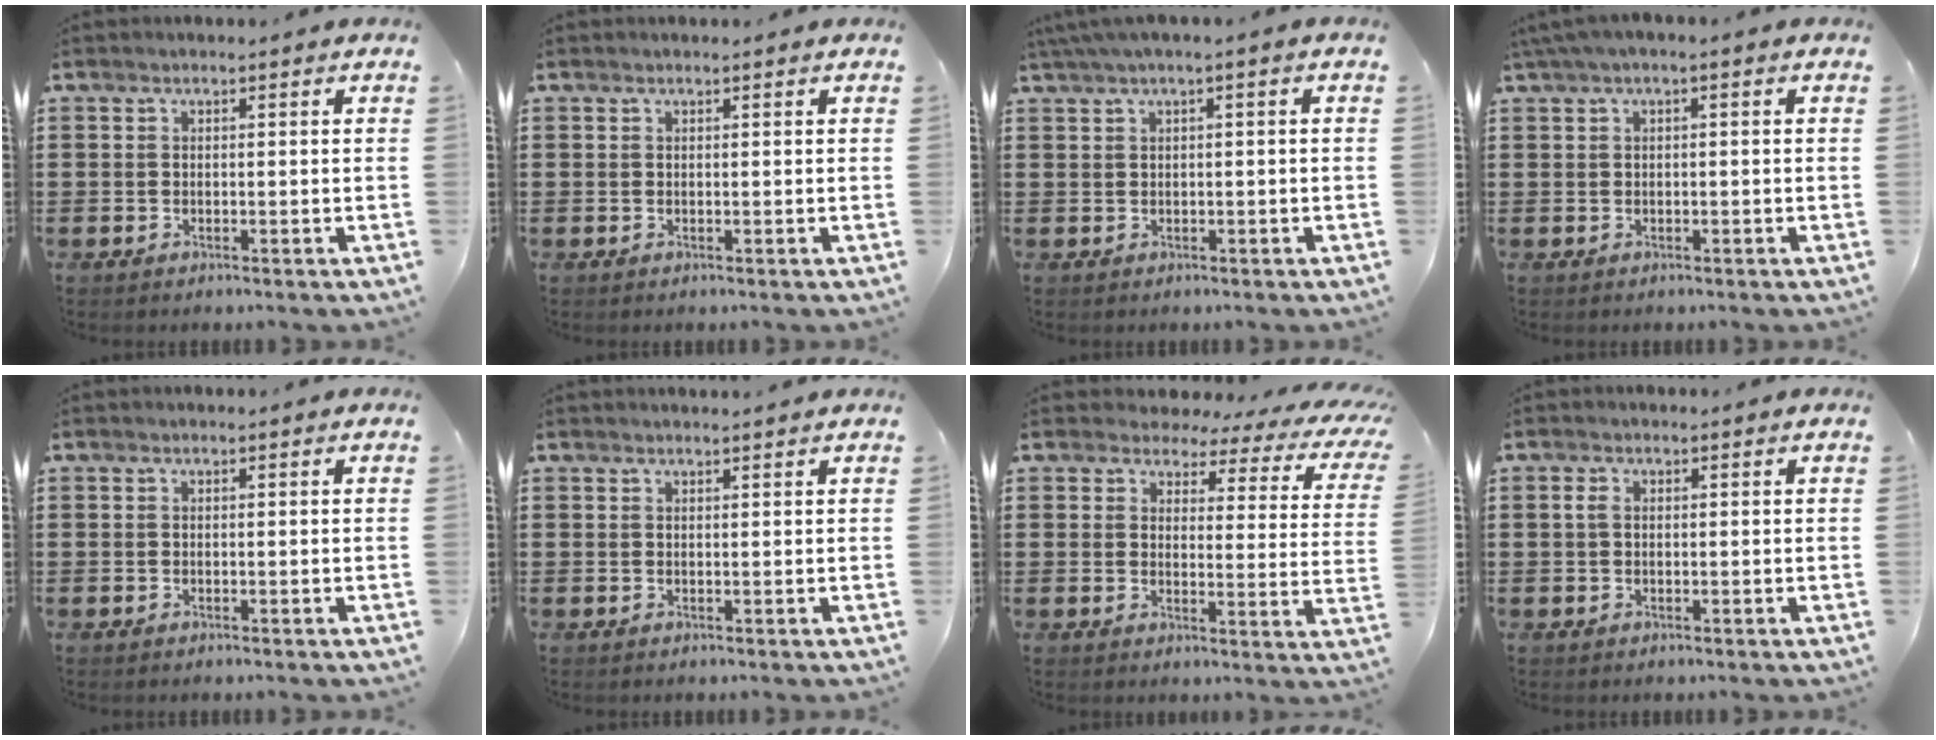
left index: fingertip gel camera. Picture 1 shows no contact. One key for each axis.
{"total": 0.0}
{"total": 1.7, "fx": -0.1, "fy": 0.0, "fz": 1.7, "tx": -0.027, "ty": -0.003, "tz": -0.002}
{"total": 1.5, "fx": -0.4, "fy": 0.3, "fz": 1.4, "tx": -0.029, "ty": -0.007, "tz": -0.011}
{"total": 0.0}
{"total": 0.8, "fx": 0.8, "fy": -0.1, "fz": 0.1, "tx": -0.003, "ty": -0.003, "tz": 0.016}
{"total": 3.4, "fx": 2.7, "fy": 1.5, "fz": 1.5, "tx": -0.038, "ty": -0.016, "tz": 0.040}
{"total": 1.4, "fx": 0.3, "fy": 0.8, "fz": 1.2, "tx": -0.025, "ty": 0.006, "tz": 0.005}